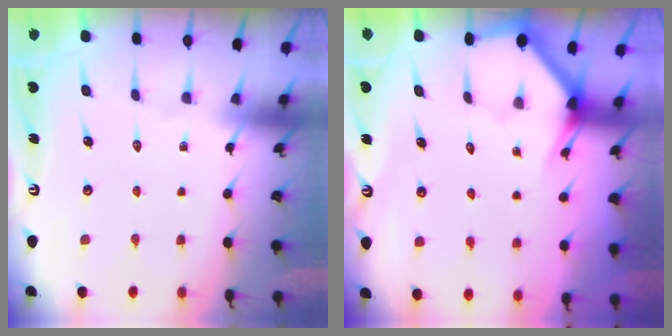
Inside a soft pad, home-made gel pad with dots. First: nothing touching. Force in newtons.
{"total": 3.8, "press": 3.8, "slide": 0.2}